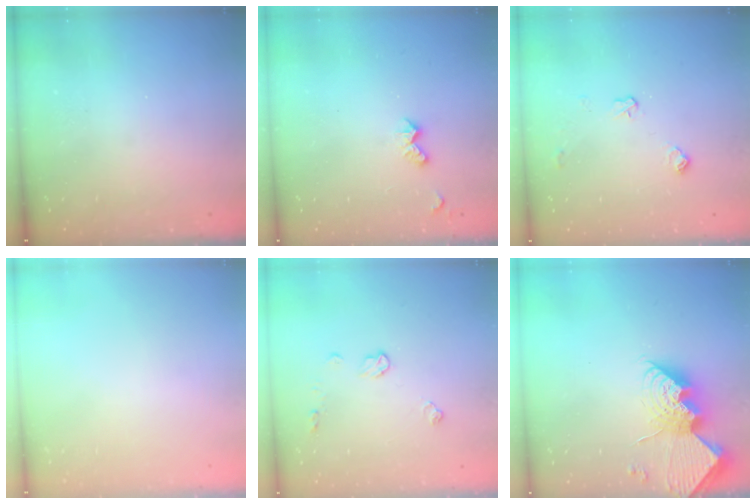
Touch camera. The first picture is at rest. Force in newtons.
{"total": 4.7, "press": 4.6, "slide": 0.7}
{"total": 6.9, "press": 6.8, "slide": 0.8}
{"total": 0.0}
{"total": 6.8, "press": 6.8, "slide": 0.5}
{"total": 15.8, "press": 15.7, "slide": 1.0}